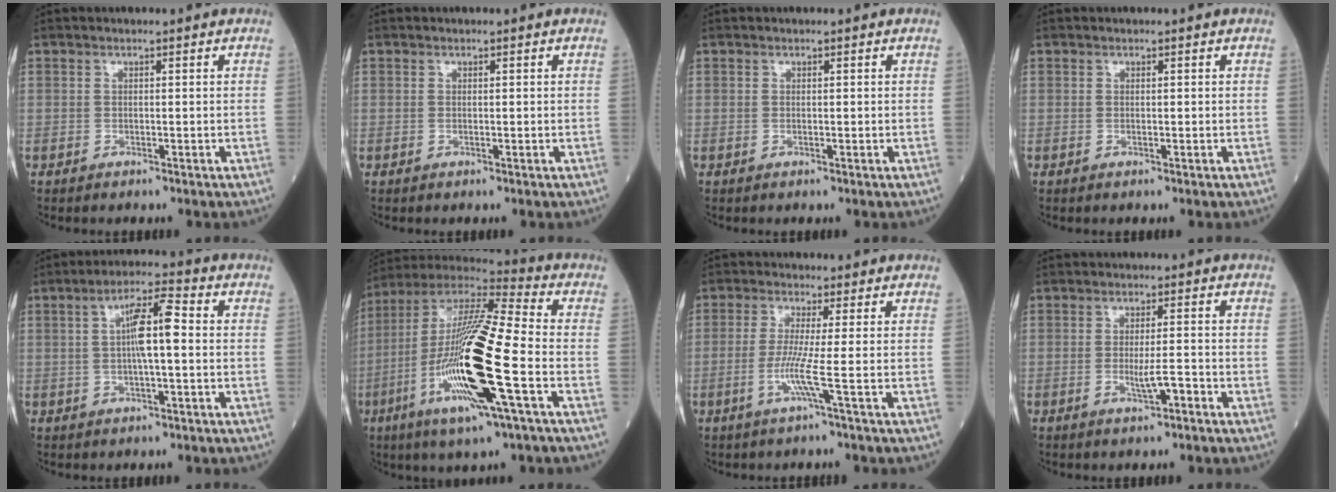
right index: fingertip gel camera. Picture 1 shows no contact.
{"total": 0.0}
{"total": 0.0}
{"total": 0.0}
{"total": 7.2, "force": [0.4, 1.1, 7.1], "torque": [-0.129, 0.017, 0.005]}
{"total": 23.7, "force": [-6.3, 2.3, 22.8], "torque": [-0.479, -0.038, -0.123]}
{"total": 4.4, "force": [-1.3, -1.3, 4.0], "torque": [-0.091, -0.012, -0.031]}
{"total": 3.3, "force": [-1.5, 0.5, 3.0], "torque": [-0.055, 0.000, -0.023]}